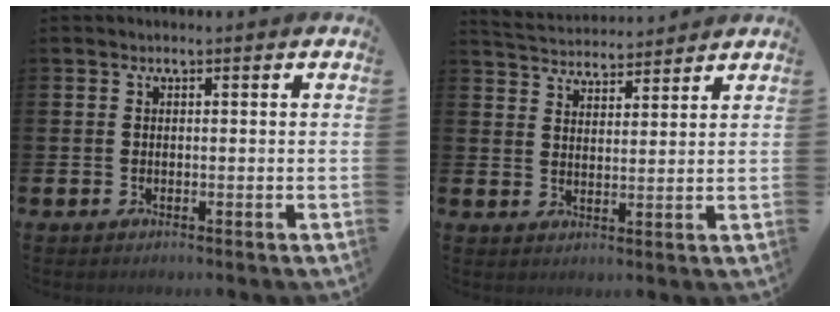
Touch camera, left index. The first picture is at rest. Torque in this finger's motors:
{"motor_torque": [0.05, -1.72, 0.01, -0.01]}